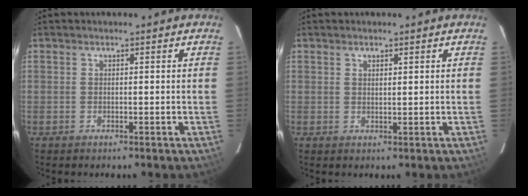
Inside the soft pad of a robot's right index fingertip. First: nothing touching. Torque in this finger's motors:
{"motor_torque": [-0.65, 0.07, -0.13, -0.02]}